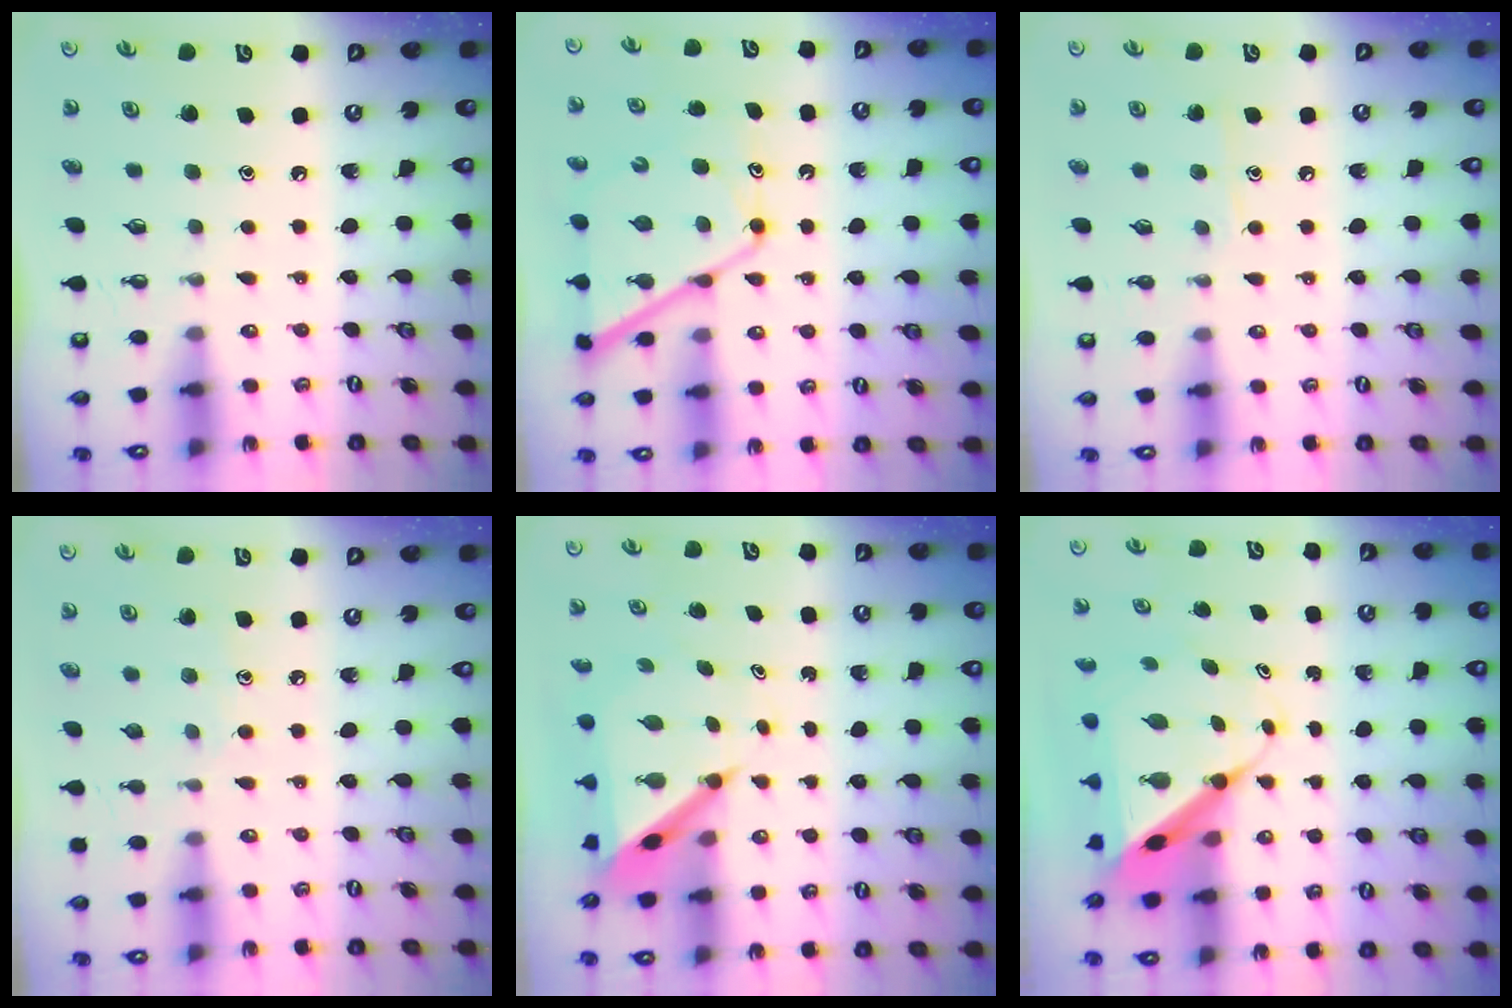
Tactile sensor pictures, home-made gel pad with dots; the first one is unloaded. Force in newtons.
{"total": 12.5, "press": 12.5, "slide": 1.3}
{"total": 5.9, "press": 5.9, "slide": 0.7}
{"total": 5.3, "press": 5.3, "slide": 0.5}
{"total": 5.6, "press": 5.6, "slide": 0.5}
{"total": 10.1, "press": 10.1, "slide": 0.6}